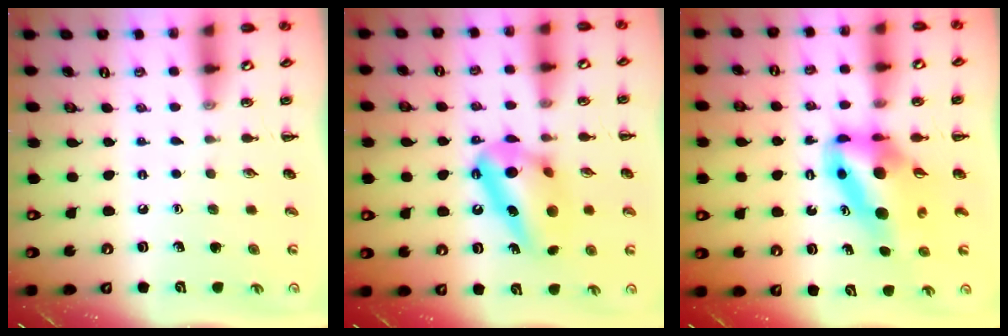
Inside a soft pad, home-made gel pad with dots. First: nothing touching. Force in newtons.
{"total": 13.6, "press": 13.6, "slide": 0.3}
{"total": 10.2, "press": 9.7, "slide": 3.0}